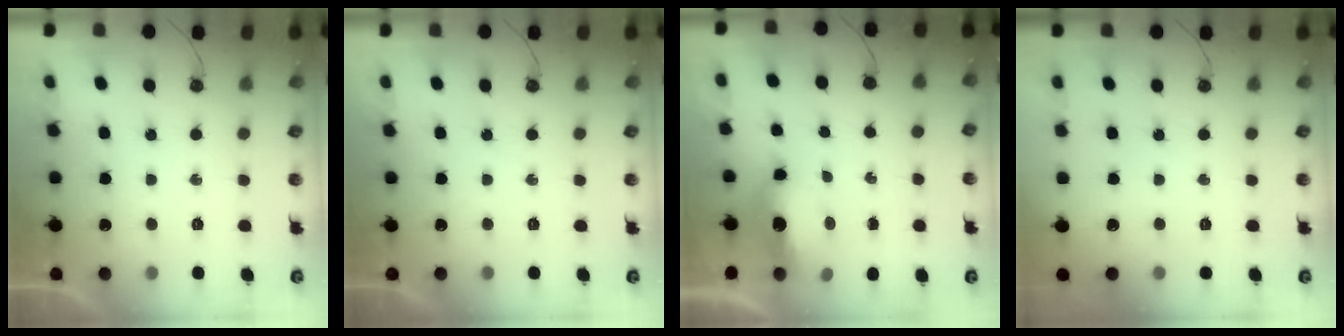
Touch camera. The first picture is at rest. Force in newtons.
{"total": 0.0}
{"total": 6.8, "press": 6.7, "slide": 1.1}
{"total": 0.0}